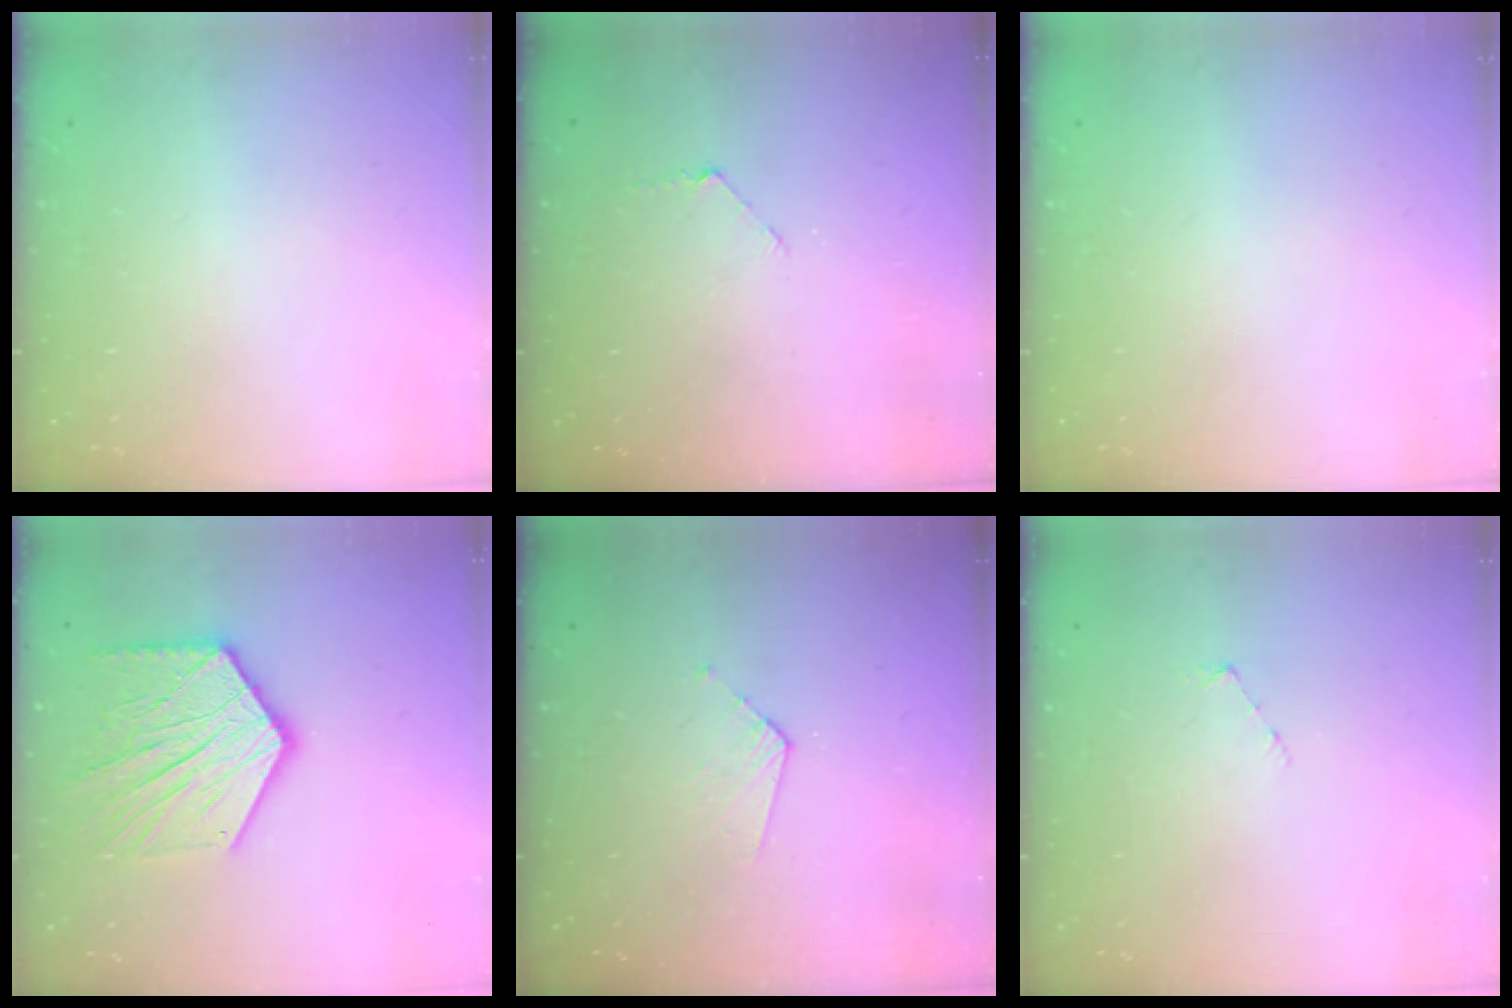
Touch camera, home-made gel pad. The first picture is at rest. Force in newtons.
{"total": 3.5, "press": 3.5, "slide": 0.3}
{"total": 0.0}
{"total": 17.7, "press": 17.6, "slide": 1.4}
{"total": 3.2, "press": 3.2, "slide": 0.2}
{"total": 2.5, "press": 2.5, "slide": 0.2}